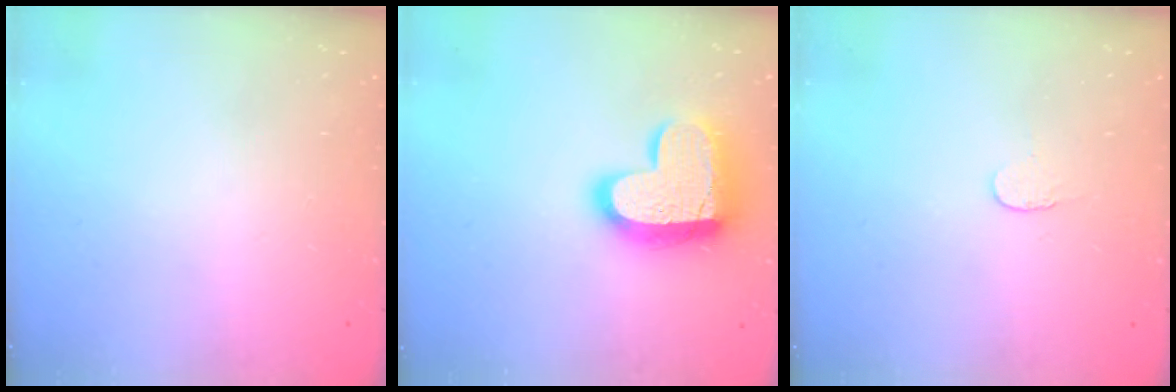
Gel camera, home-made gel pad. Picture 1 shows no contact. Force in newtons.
{"total": 17.6, "press": 17.6, "slide": 1.5}
{"total": 3.4, "press": 3.4, "slide": 0.3}